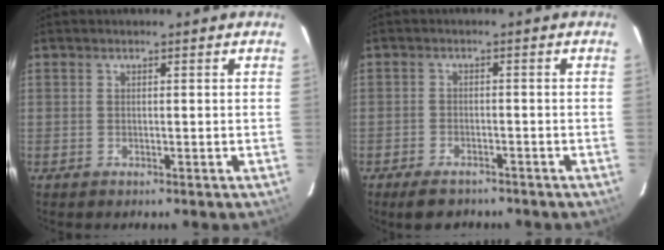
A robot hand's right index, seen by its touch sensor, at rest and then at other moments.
{"total": 5.6, "force": [-4.4, 2.7, 2.2], "torque": [-0.058, 0.000, -0.068]}